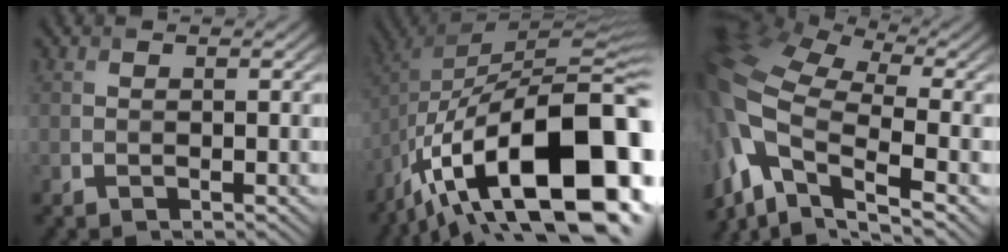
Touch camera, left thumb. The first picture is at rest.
{"total": 21.0, "force": [-9.7, 8.6, 16.6], "torque": [-0.283, -0.004, -0.155]}
{"total": 16.1, "force": [-5.3, 8.4, 12.7], "torque": [-0.328, -0.021, -0.087]}